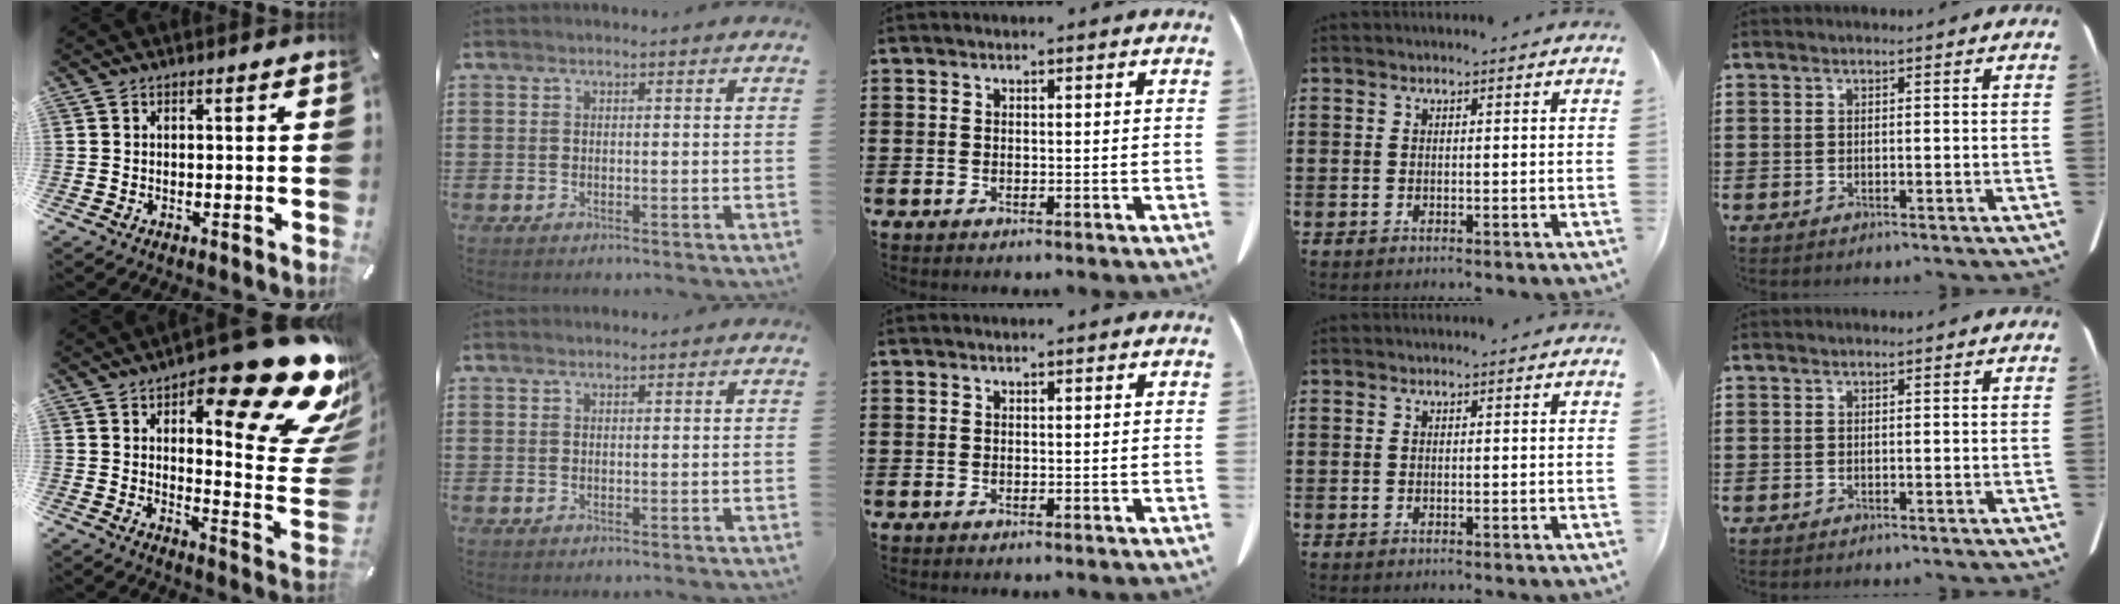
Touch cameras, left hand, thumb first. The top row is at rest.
{"thumb": {"total": 25.7, "force": [15.8, 9.5, 17.9], "torque": [-0.215, -0.117, 0.254]}, "index": {"total": 0.7, "force": [0.7, 0.0, 0.3], "torque": [-0.006, -0.001, 0.013]}}